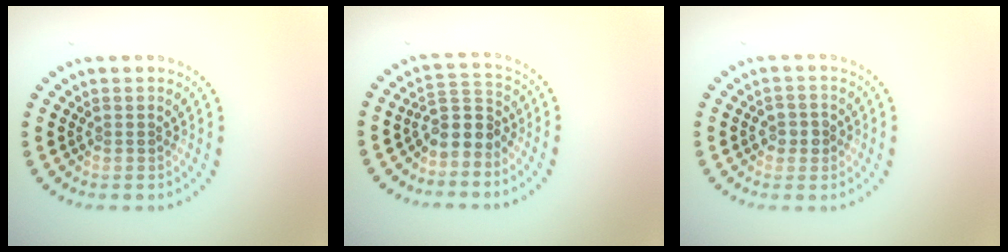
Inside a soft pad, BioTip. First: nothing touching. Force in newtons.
{"total": 2.9, "press": 2.3, "slide": 1.8}
{"total": 1.8, "press": 1.8, "slide": 0.1}